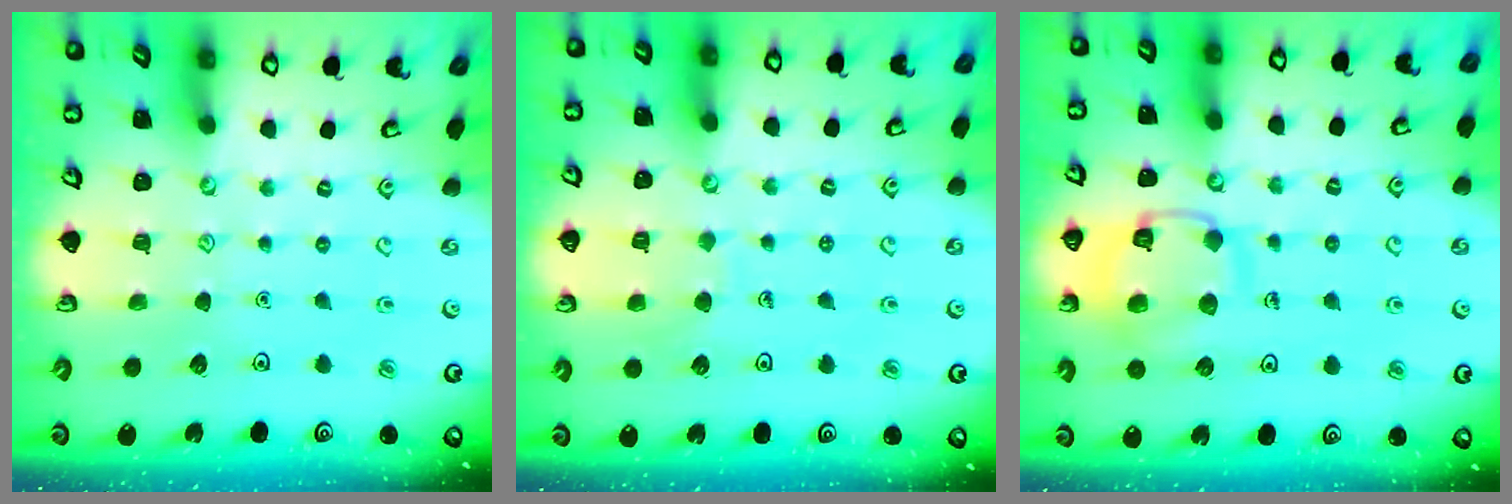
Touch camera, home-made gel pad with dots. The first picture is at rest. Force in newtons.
{"total": 5.0, "press": 5.0, "slide": 0.5}
{"total": 13.0, "press": 12.9, "slide": 1.3}